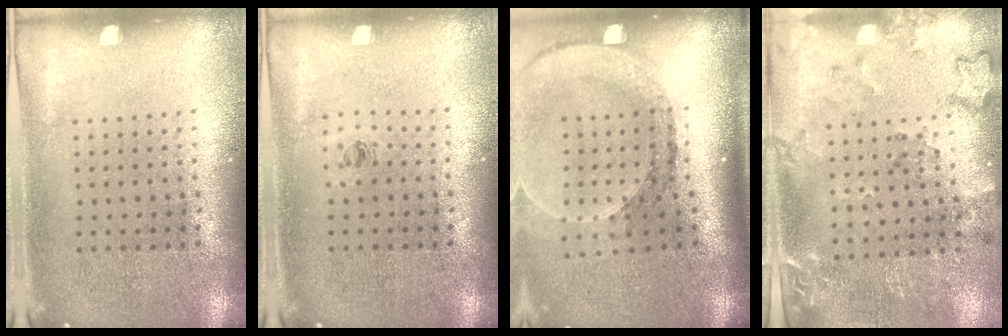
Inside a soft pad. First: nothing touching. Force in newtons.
{"total": 0.5, "press": 0.3, "slide": 0.5}
{"total": 2.7, "press": 2.0, "slide": 1.8}
{"total": 1.9, "press": 1.5, "slide": 1.2}